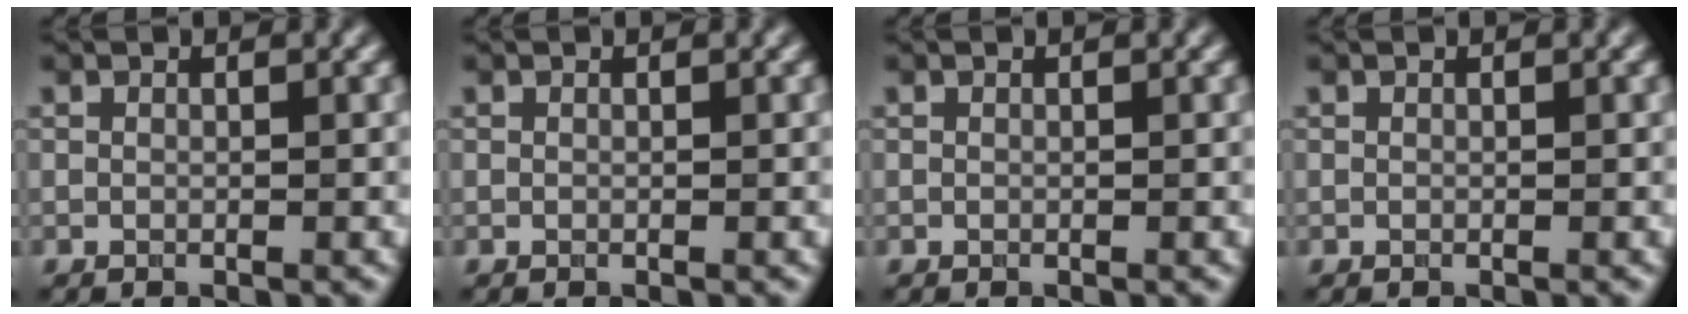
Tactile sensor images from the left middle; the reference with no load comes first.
{"total": 0.0}
{"total": 0.0}
{"total": 0.0}